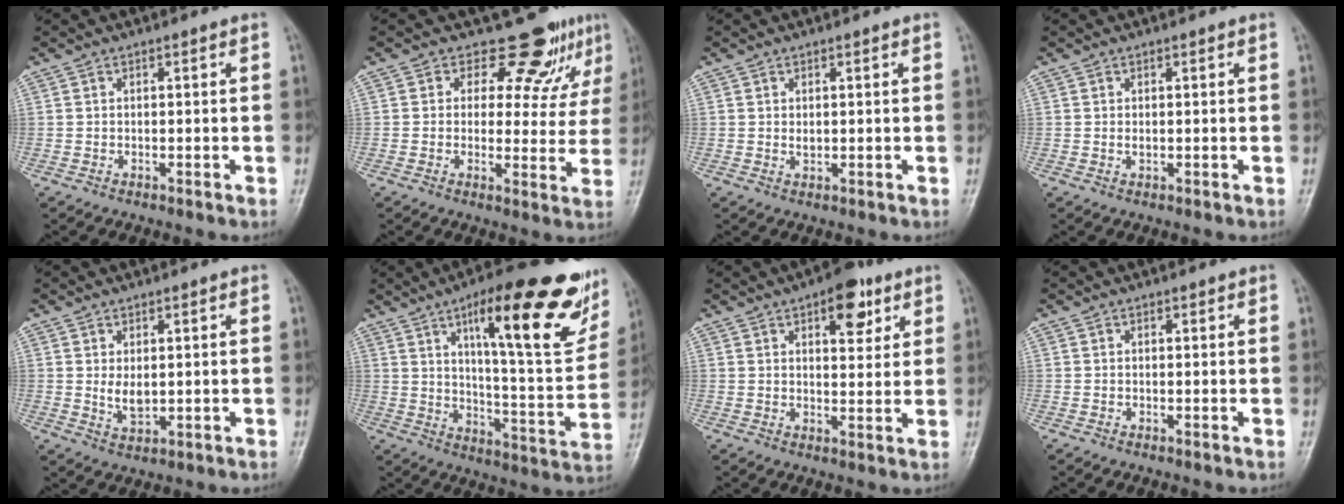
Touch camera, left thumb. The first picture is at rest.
{"total": 9.8, "force": [7.5, 5.2, 3.6], "torque": [-0.003, -0.050, 0.085]}
{"total": 1.4, "force": [0.4, 0.9, 0.9], "torque": [-0.010, -0.004, 0.009]}
{"total": 0.9, "force": [0.2, 0.6, 0.6], "torque": [-0.009, -0.001, 0.005]}
{"total": 3.8, "force": [0.7, 2.4, 2.9], "torque": [-0.042, -0.013, 0.019]}
{"total": 26.0, "force": [13.5, 6.8, 21.2], "torque": [-0.261, -0.045, 0.200]}
{"total": 9.0, "force": [4.6, 4.4, 6.3], "torque": [-0.055, -0.016, 0.059]}
{"total": 0.7, "force": [0.4, 0.5, 0.2], "torque": [0.003, -0.001, 0.002]}